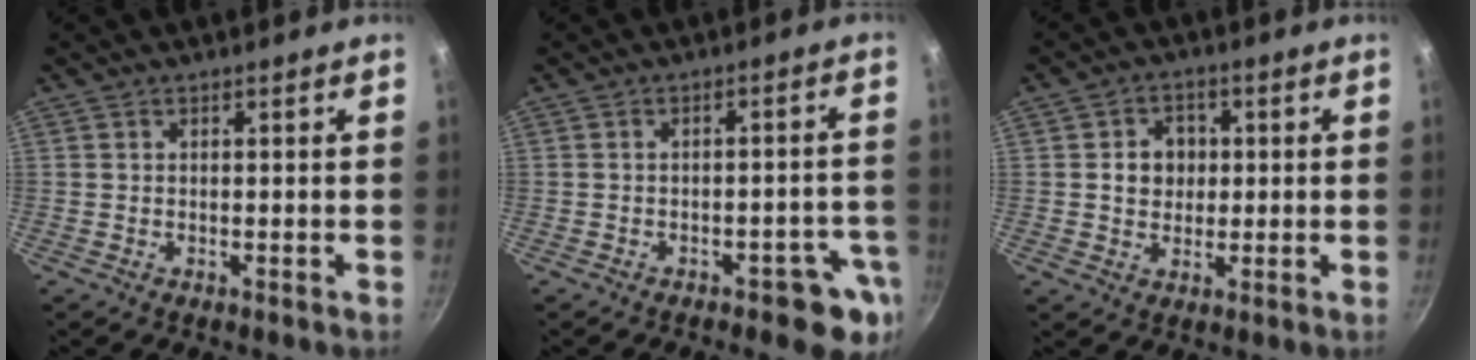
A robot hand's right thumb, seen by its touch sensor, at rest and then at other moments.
{"total": 7.4, "force": [-3.7, 3.3, 5.5], "torque": [-0.025, 0.034, -0.040]}
{"total": 5.9, "force": [0.6, 5.1, 2.9], "torque": [-0.017, 0.005, 0.005]}